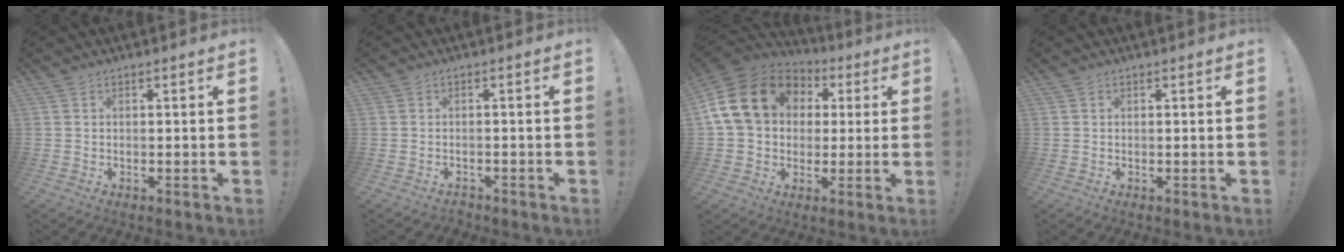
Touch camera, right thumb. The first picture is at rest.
{"total": 1.3, "force": [-0.9, 0.9, 0.2], "torque": [-0.003, 0.001, -0.018]}
{"total": 20.2, "force": [5.1, 15.5, 12.0], "torque": [-0.210, -0.003, 0.108]}
{"total": 0.9, "force": [0.4, 0.8, -0.1], "torque": [0.010, -0.002, 0.006]}